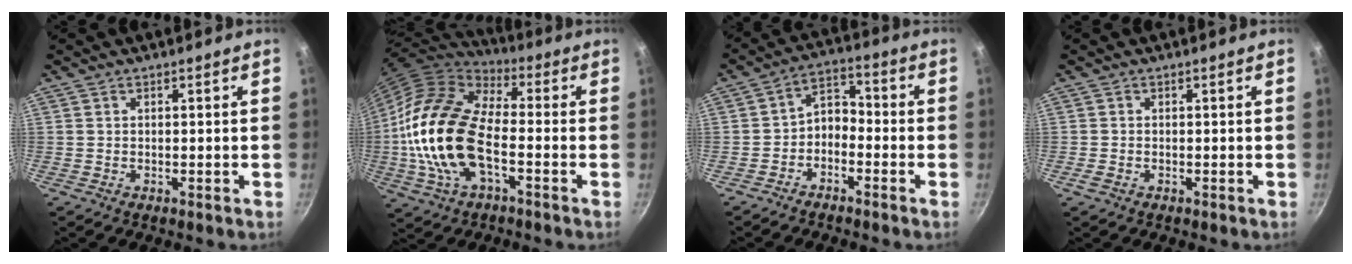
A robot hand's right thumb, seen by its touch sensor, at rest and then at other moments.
{"total": 21.3, "force": [-3.7, 11.2, 17.8], "torque": [-0.342, 0.028, -0.081]}
{"total": 5.4, "force": [-2.7, 3.5, 3.2], "torque": [-0.039, 0.050, -0.055]}
{"total": 1.3, "force": [-0.7, 0.9, 0.7], "torque": [-0.014, -0.001, -0.014]}